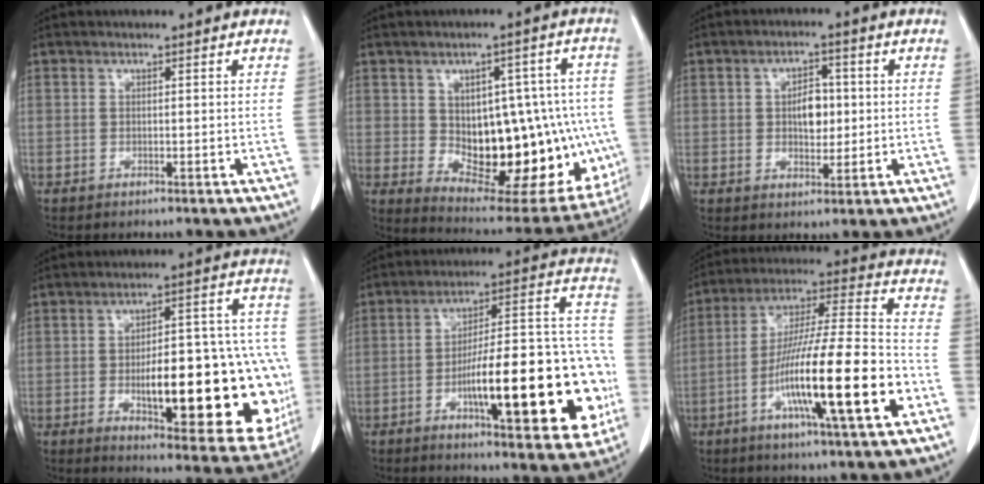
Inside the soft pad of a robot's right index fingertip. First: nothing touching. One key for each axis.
{"total": 21.7, "fx": -2.1, "fy": 10.4, "fz": 18.9, "tx": -0.204, "ty": 0.021, "tz": 0.005}
{"total": 5.2, "fx": 0.4, "fy": 2.9, "fz": 4.3, "tx": -0.069, "ty": 0.007, "tz": 0.010}
{"total": 26.8, "fx": -4.8, "fy": 7.9, "fz": 25.2, "tx": -0.258, "ty": 0.021, "tz": -0.042}
{"total": 25.3, "fx": -6.6, "fy": 5.9, "fz": 23.7, "tx": -0.271, "ty": 0.026, "tz": -0.083}
{"total": 20.9, "fx": -6.9, "fy": 1.3, "fz": 19.7, "tx": -0.339, "ty": -0.015, "tz": -0.118}